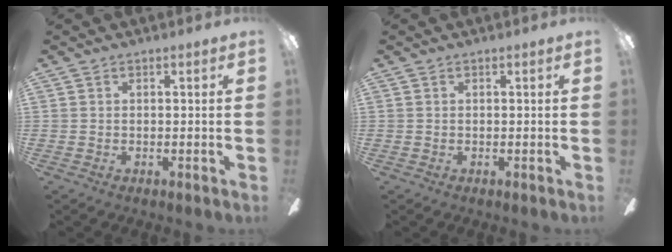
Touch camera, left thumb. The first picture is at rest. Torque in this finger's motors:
{"motor_torque": [0.00, 0.00, -0.01, 0.01, 0.00]}